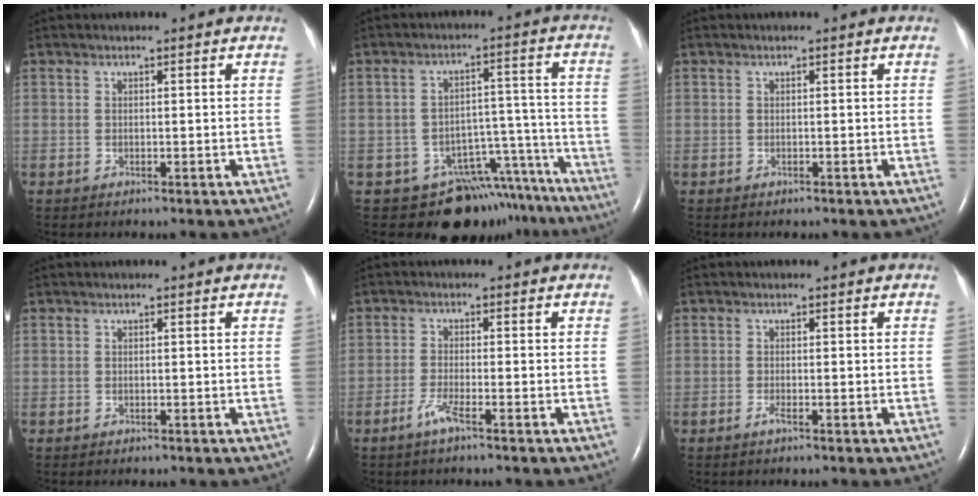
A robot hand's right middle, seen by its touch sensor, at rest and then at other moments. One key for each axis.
{"total": 12.9, "fx": -10.8, "fy": 6.6, "fz": 2.3, "tx": 0.001, "ty": 0.064, "tz": -0.136}
{"total": 0.8, "fx": -0.6, "fy": 0.4, "fz": 0.4, "tx": -0.014, "ty": 0.000, "tz": -0.004}
{"total": 0.0}
{"total": 2.7, "fx": -1.8, "fy": -0.1, "fz": 2.0, "tx": -0.047, "ty": -0.004, "tz": -0.040}
{"total": 0.8, "fx": -0.5, "fy": 0.0, "fz": 0.6, "tx": -0.015, "ty": -0.001, "tz": -0.011}